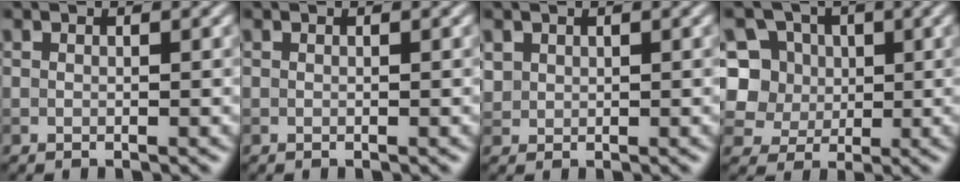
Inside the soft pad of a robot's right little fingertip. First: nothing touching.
{"total": 0.0}
{"total": 1.1, "force": [0.6, 0.9, 0.1], "torque": [-0.004, -0.002, 0.017]}
{"total": 8.4, "force": [2.2, 7.4, 3.4], "torque": [-0.065, 0.029, 0.021]}